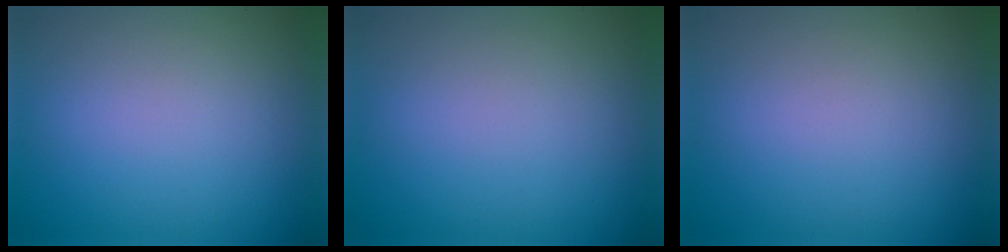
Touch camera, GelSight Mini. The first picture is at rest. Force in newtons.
{"total": 0.0}
{"total": 0.0}